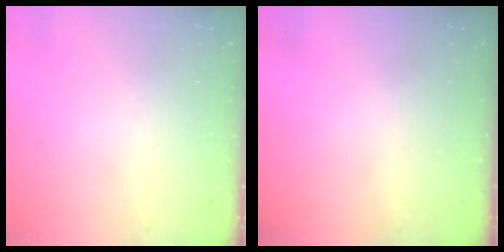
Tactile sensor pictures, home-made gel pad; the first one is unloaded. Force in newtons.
{"total": 0.0}